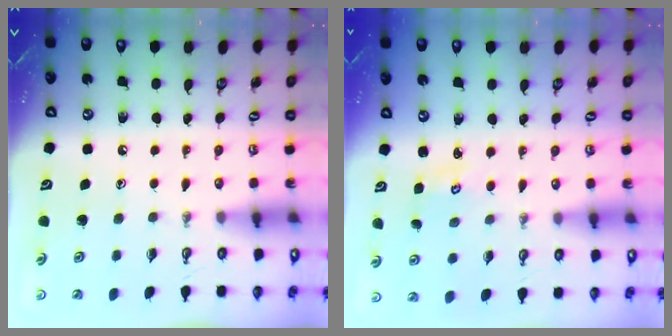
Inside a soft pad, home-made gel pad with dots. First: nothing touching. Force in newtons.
{"total": 2.0, "press": 1.9, "slide": 0.2}